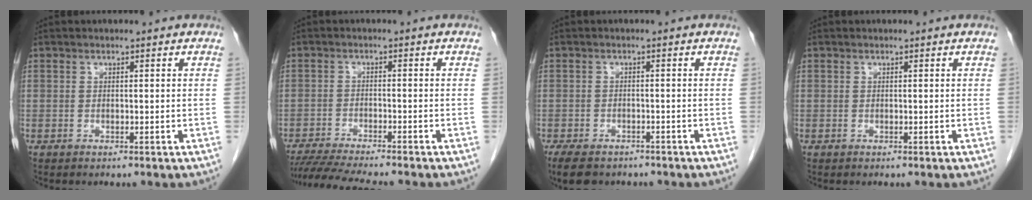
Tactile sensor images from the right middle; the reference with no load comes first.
{"total": 9.9, "force": [-8.9, 0.0, 4.5], "torque": [-0.068, -0.017, -0.142]}
{"total": 8.2, "force": [-6.2, 3.9, 3.7], "torque": [-0.067, -0.009, -0.088]}
{"total": 0.0}